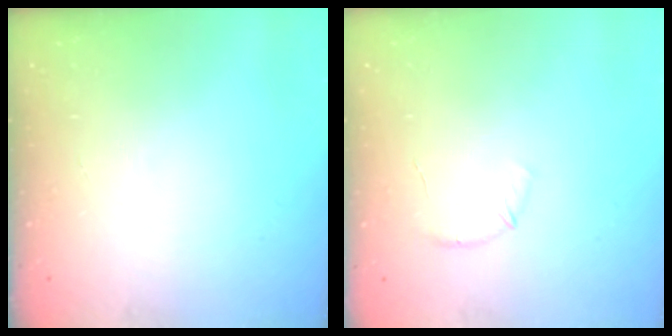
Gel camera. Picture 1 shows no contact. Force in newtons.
{"total": 6.8, "press": 6.6, "slide": 1.8}